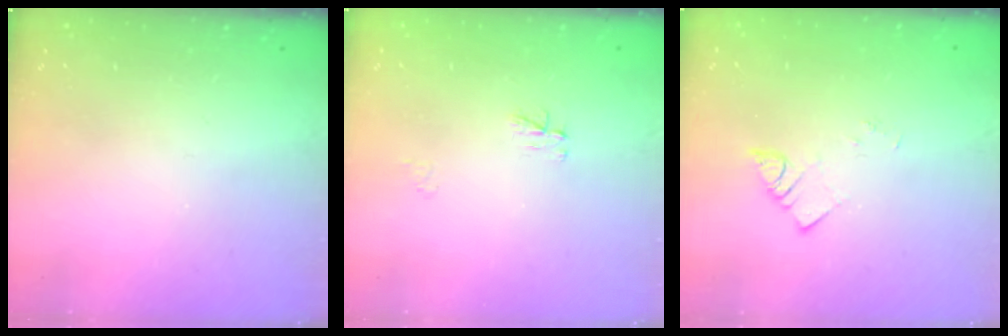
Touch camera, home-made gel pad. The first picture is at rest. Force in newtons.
{"total": 3.0, "press": 3.0, "slide": 0.4}
{"total": 2.2, "press": 2.2, "slide": 0.2}